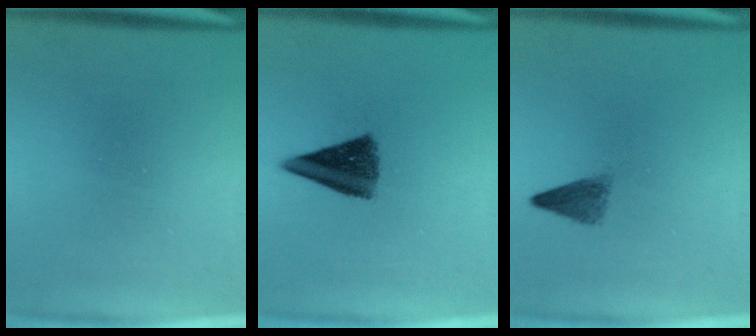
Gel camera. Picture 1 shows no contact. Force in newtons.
{"total": 8.5}
{"total": 2.5}